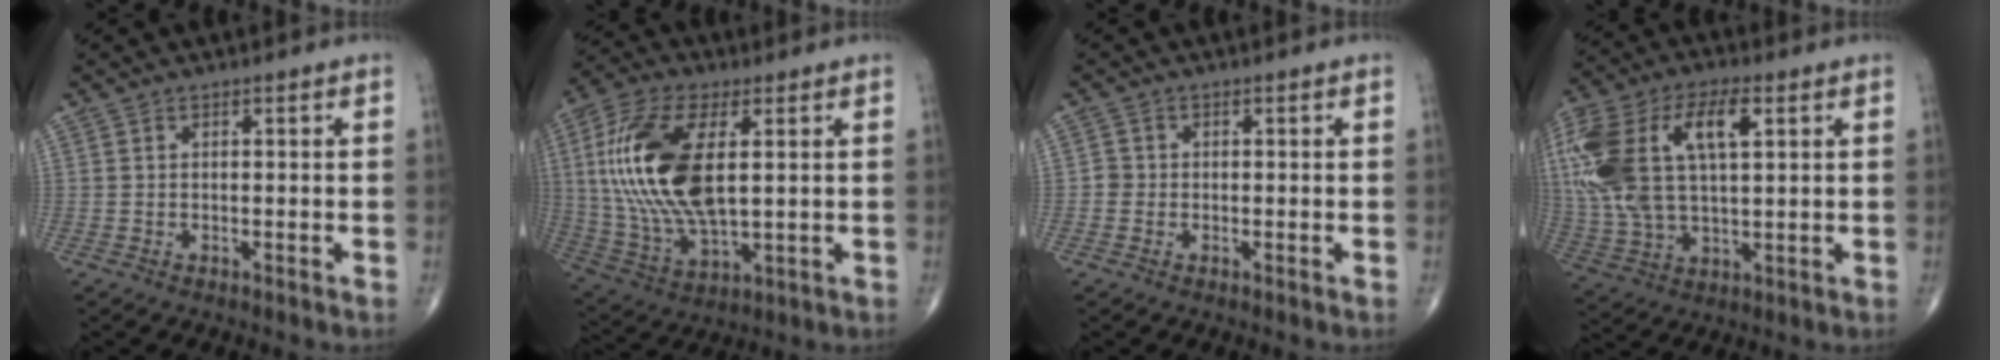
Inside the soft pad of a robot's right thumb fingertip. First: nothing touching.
{"total": 20.8, "force": [3.4, 9.8, 18.0], "torque": [-0.385, -0.011, 0.066]}
{"total": 1.6, "force": [-0.4, 1.5, 0.3], "torque": [0.007, 0.007, -0.011]}
{"total": 23.1, "force": [6.0, 11.5, 19.1], "torque": [-0.434, 0.020, 0.110]}